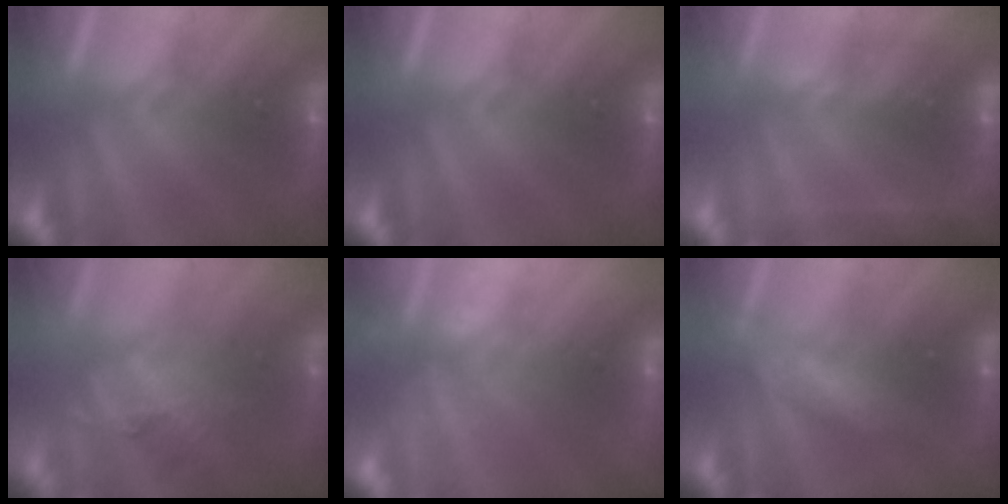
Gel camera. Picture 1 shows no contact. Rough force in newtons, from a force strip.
{"total": 0.0}
{"total": 2.3}
{"total": 1.8}
{"total": 2.2}
{"total": 2.7}